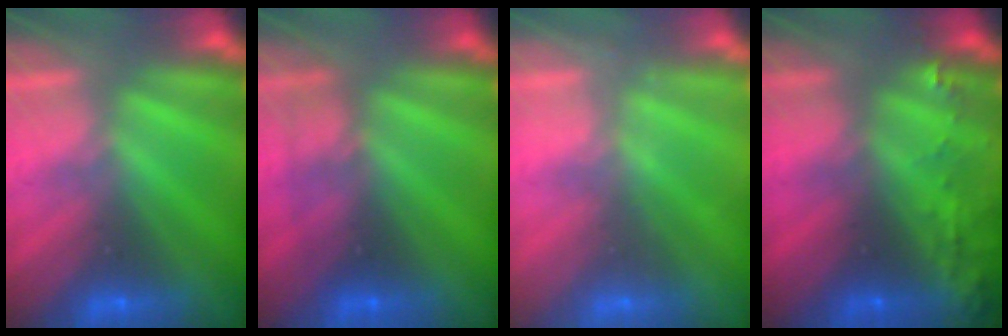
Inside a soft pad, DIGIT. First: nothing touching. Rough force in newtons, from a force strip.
{"total": 2.7}
{"total": 2.2}
{"total": 7.7}